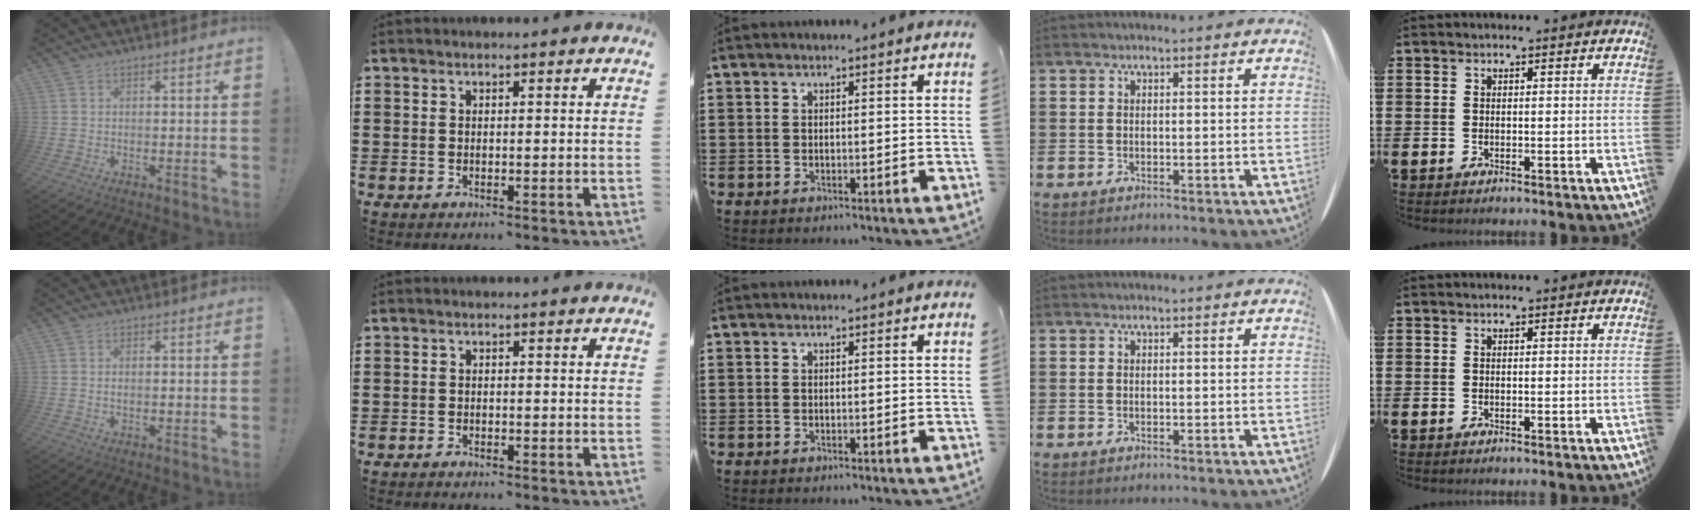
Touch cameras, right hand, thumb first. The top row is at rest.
{"thumb": {"total": 0.8, "force": [-0.1, 0.3, 0.7], "torque": [-0.019, 0.004, -0.001]}, "index": {"total": 0.7, "force": [-0.7, 0.0, 0.1], "torque": [-0.002, -0.001, -0.015]}}